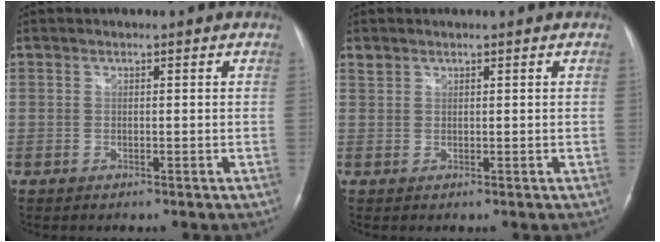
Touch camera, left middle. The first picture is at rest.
{"total": 0.9, "force": [0.9, 0.4, 0.0], "torque": [-0.003, 0.007, 0.018]}